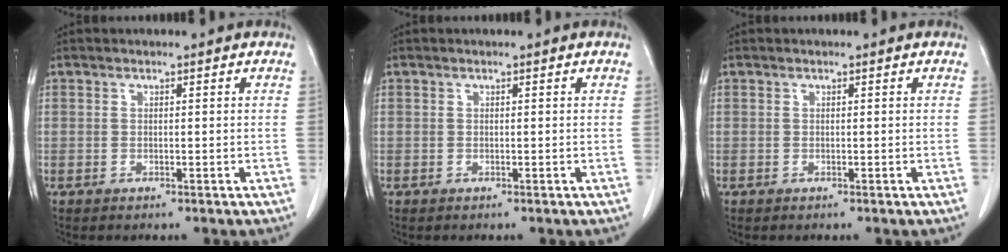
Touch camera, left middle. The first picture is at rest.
{"total": 0.0}
{"total": 0.0}